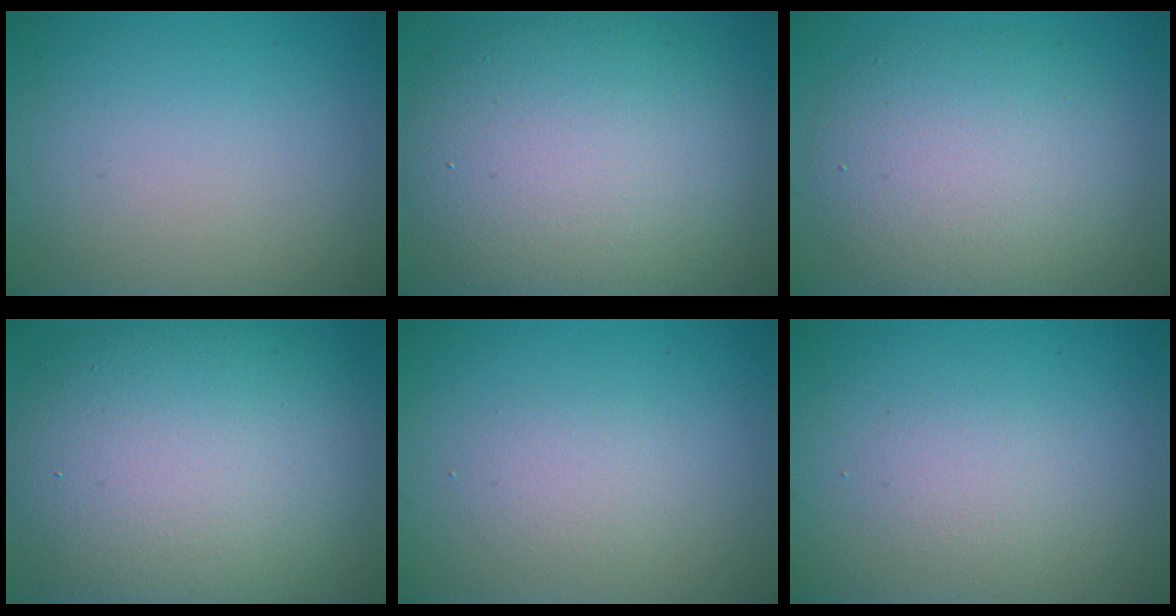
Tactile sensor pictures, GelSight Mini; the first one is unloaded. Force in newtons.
{"total": 11.6, "press": 11.6, "slide": 0.7}
{"total": 7.2, "press": 7.2, "slide": 0.3}
{"total": 12.9, "press": 12.9, "slide": 0.4}
{"total": 1.6, "press": 1.6, "slide": 0.1}
{"total": 1.5, "press": 1.5, "slide": 0.1}